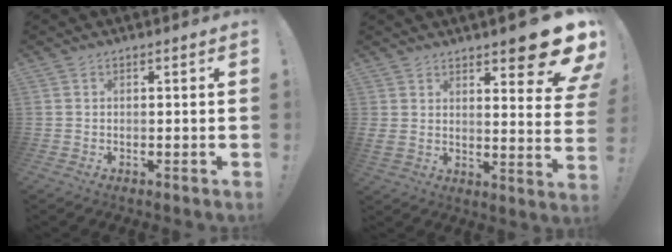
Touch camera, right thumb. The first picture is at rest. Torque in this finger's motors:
{"motor_torque": [-0.32, 2.05, 1.87, 0.87, 0.65]}